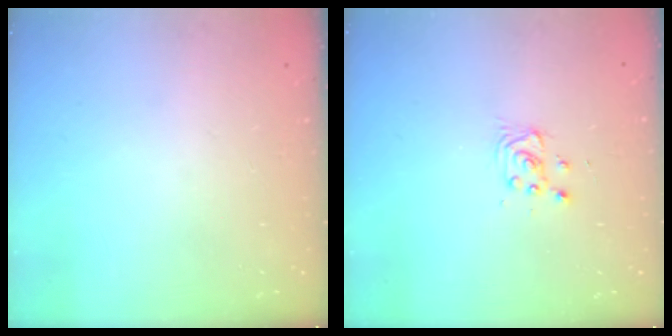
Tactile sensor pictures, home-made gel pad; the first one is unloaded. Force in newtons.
{"total": 2.8, "press": 2.8, "slide": 0.4}